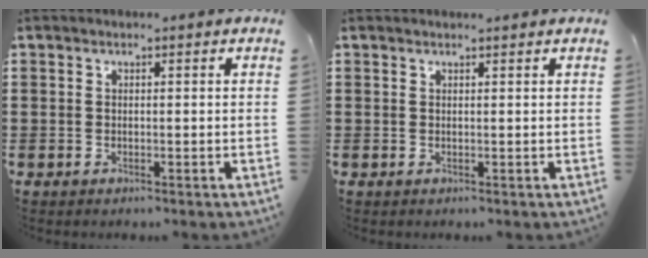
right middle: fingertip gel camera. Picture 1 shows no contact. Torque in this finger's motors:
{"motor_torque": [0.48, -0.38, 0.03, 0.02]}